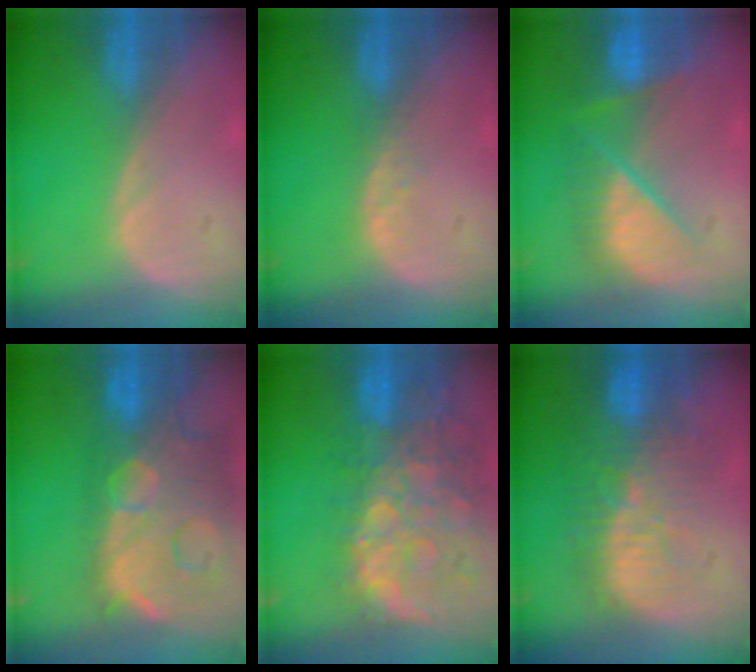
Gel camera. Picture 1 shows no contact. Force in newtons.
{"total": 1.0, "press": 1.0, "slide": 0.2}
{"total": 9.6, "press": 8.3, "slide": 4.8}
{"total": 14.8, "press": 12.0, "slide": 8.7}
{"total": 13.9, "press": 11.2, "slide": 8.3}
{"total": 11.3, "press": 9.9, "slide": 5.5}